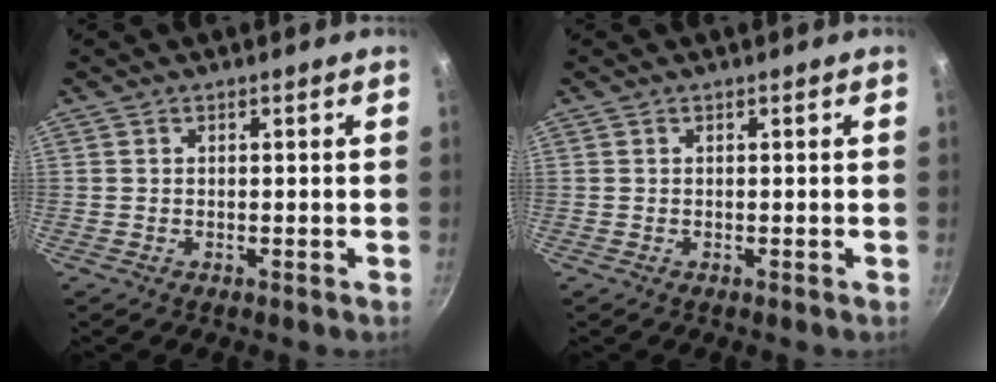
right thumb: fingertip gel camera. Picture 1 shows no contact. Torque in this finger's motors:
{"motor_torque": [0.00, 0.00, -0.29, 0.29, 0.04]}